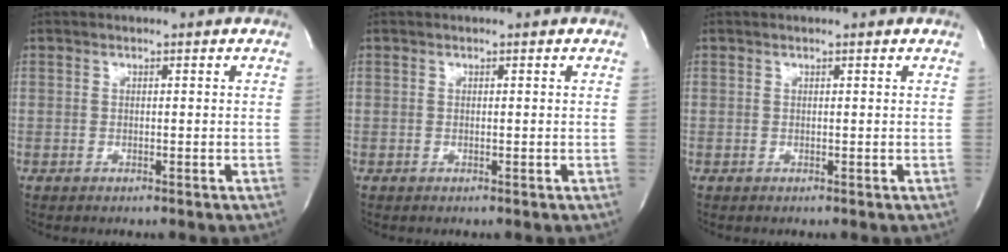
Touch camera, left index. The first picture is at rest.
{"total": 0.0}
{"total": 0.5, "force": [0.5, -0.1, 0.2], "torque": [-0.007, 0.001, 0.010]}